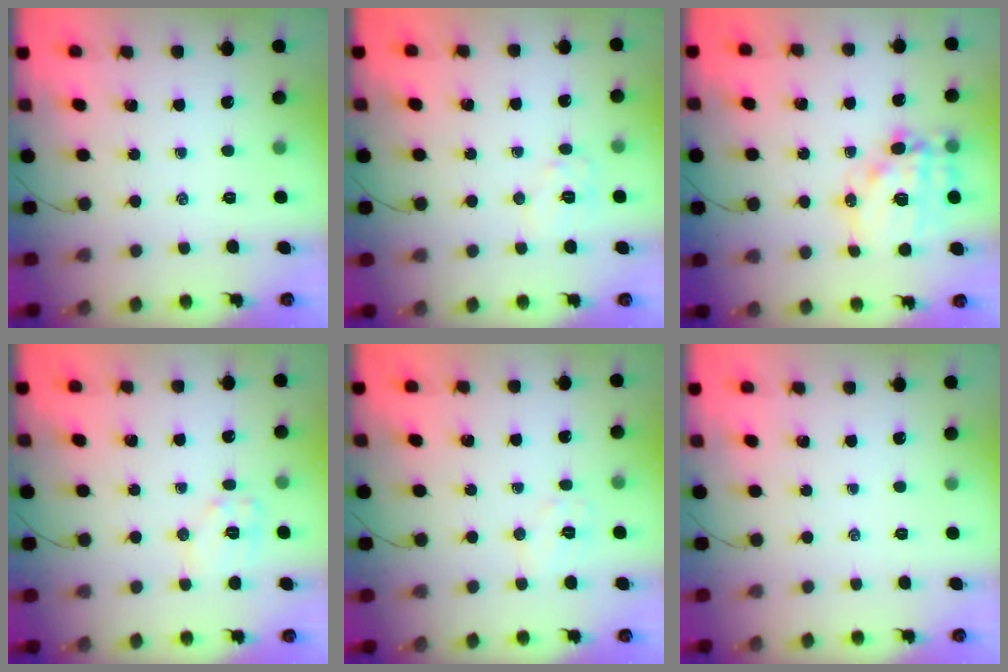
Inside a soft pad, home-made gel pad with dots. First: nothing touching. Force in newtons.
{"total": 7.2, "press": 7.2, "slide": 0.9}
{"total": 15.7, "press": 15.3, "slide": 3.6}
{"total": 7.7, "press": 7.7, "slide": 0.4}
{"total": 6.2, "press": 6.1, "slide": 0.9}
{"total": 0.0}